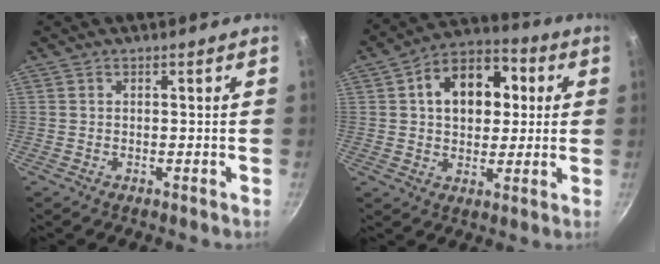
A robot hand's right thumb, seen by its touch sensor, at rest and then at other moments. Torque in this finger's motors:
{"motor_torque": [-0.68, 1.15, 0.30, 0.37, 0.27]}